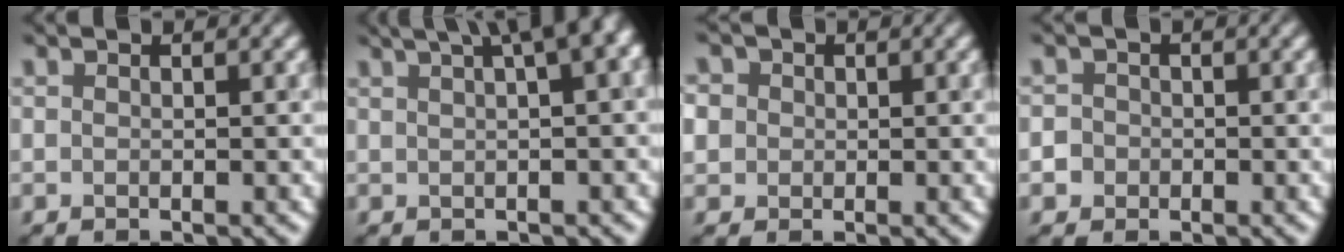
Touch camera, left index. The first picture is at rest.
{"total": 10.7, "force": [5.0, 4.5, 8.3], "torque": [-0.079, 0.064, 0.053]}
{"total": 4.3, "force": [1.2, 3.9, 1.4], "torque": [-0.031, 0.031, -0.001]}
{"total": 2.1, "force": [-0.9, 1.9, 0.1], "torque": [0.016, 0.011, -0.027]}